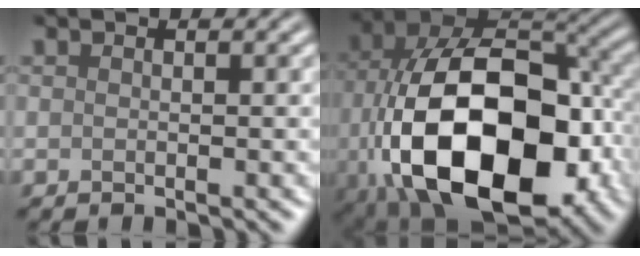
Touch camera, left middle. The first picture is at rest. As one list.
[{"total": 18.1, "force": [-4.8, 10.5, 13.9], "torque": [-0.245, -0.019, -0.072]}]